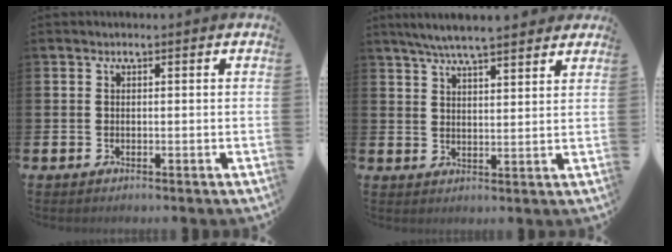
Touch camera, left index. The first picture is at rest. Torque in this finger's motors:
{"motor_torque": [1.03, -1.11, 1.02, 0.21]}